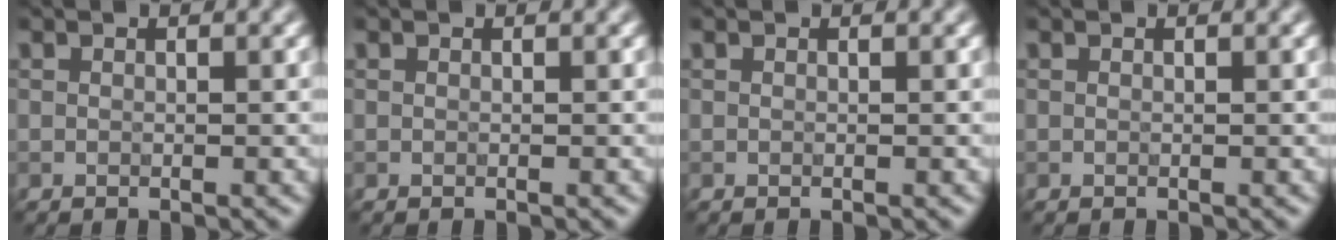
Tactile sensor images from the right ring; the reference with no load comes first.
{"total": 0.0}
{"total": 0.0}
{"total": 0.0}